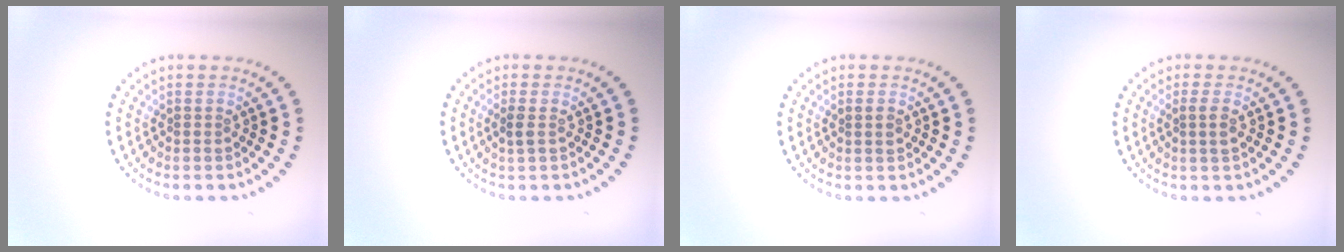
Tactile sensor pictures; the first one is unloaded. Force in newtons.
{"total": 0.9, "press": 0.8, "slide": 0.4}
{"total": 0.9, "press": 0.9, "slide": 0.2}
{"total": 1.2, "press": 1.1, "slide": 0.6}